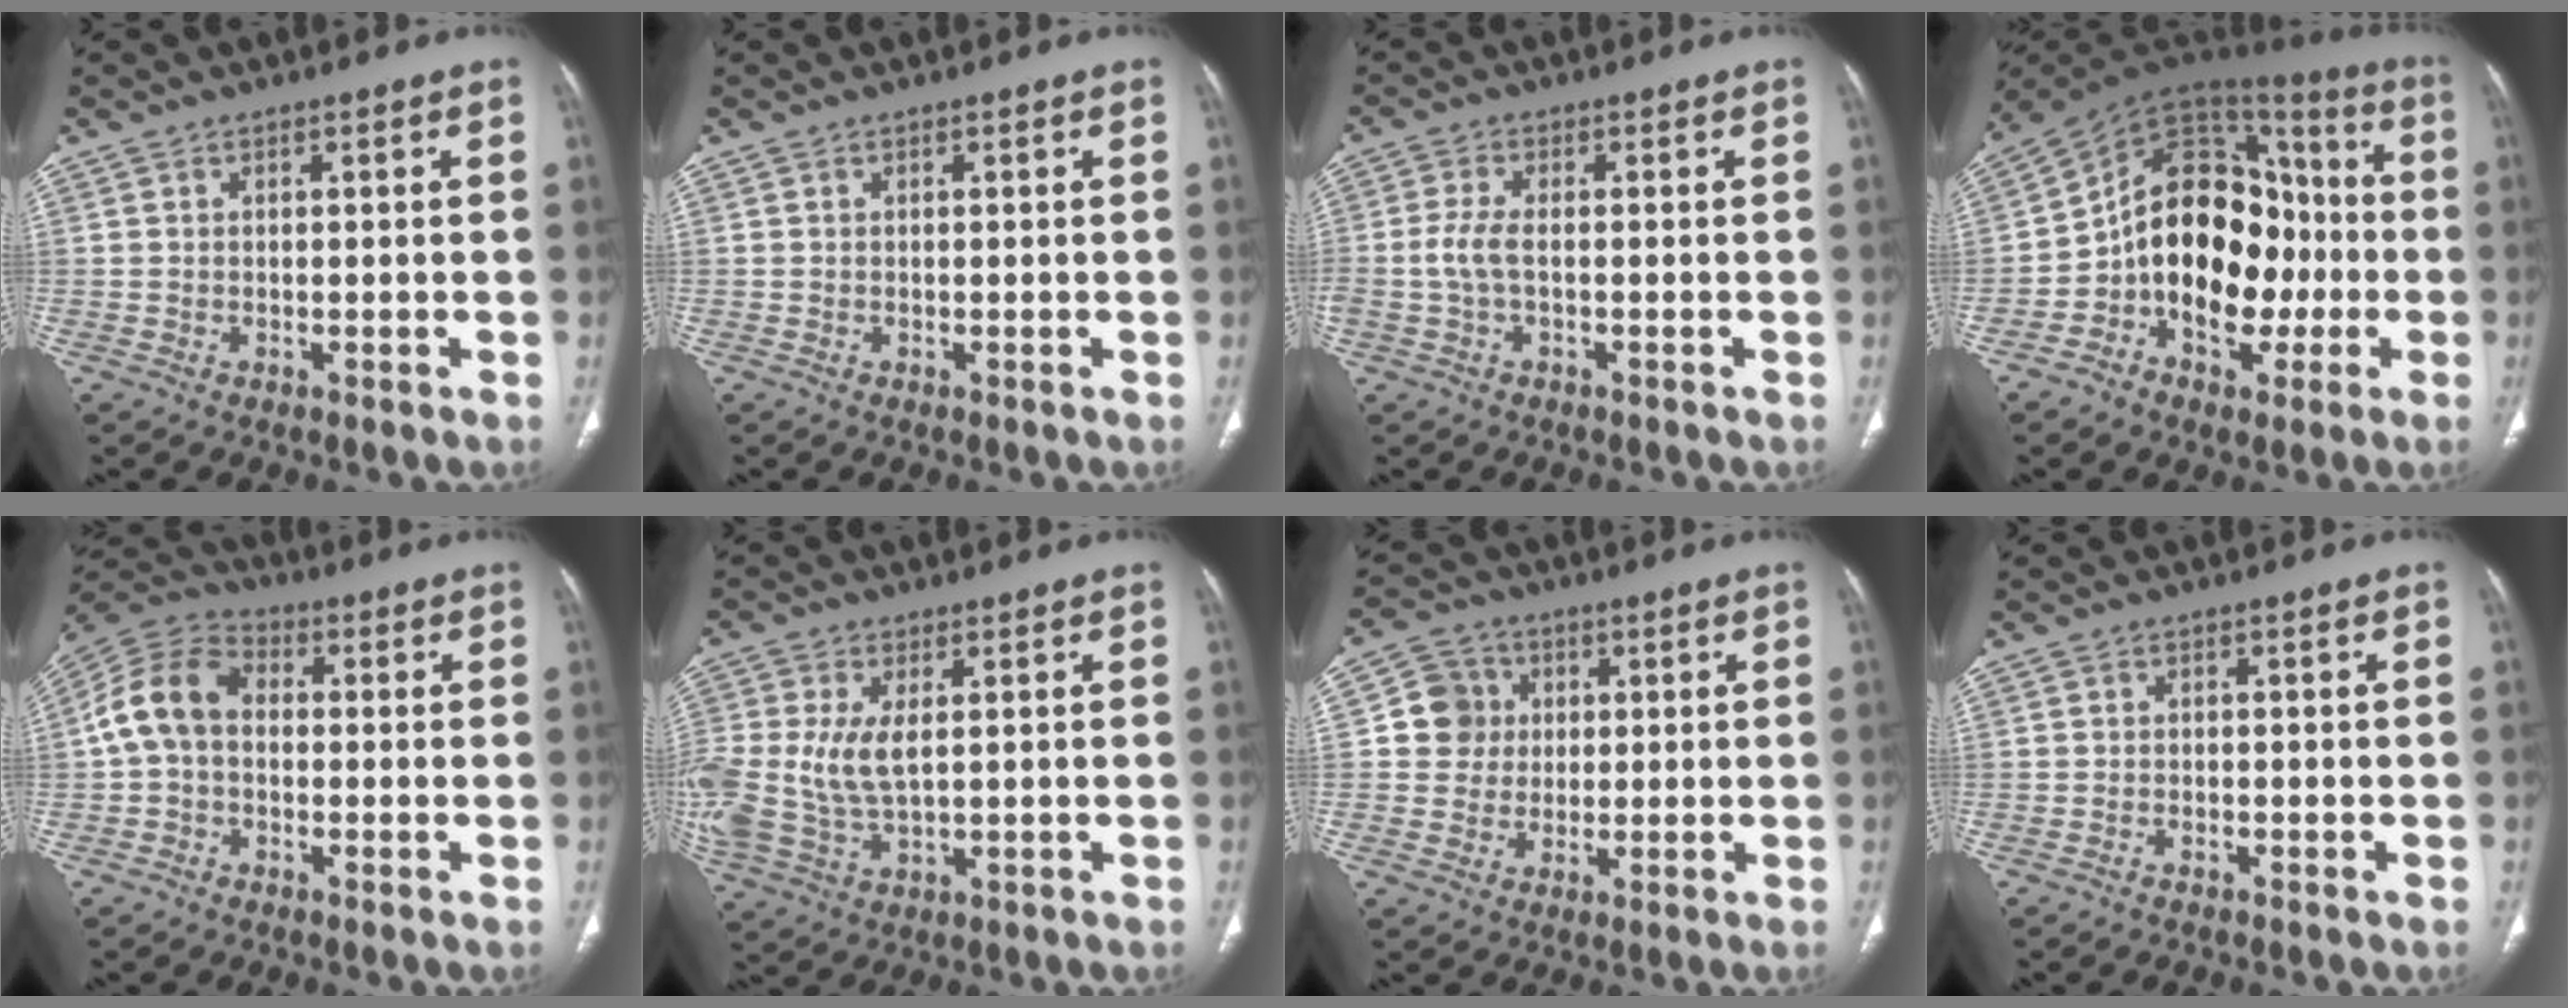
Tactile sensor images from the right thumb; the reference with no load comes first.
{"total": 0.0}
{"total": 3.9, "force": [-0.5, 1.6, 3.5], "torque": [-0.096, 0.002, -0.016]}
{"total": 21.2, "force": [-3.9, 14.1, 15.3], "torque": [-0.202, 0.057, -0.060]}
{"total": 10.3, "force": [-0.2, 7.5, 7.1], "torque": [-0.131, 0.030, -0.017]}
{"total": 12.2, "force": [1.0, 6.8, 10.1], "torque": [-0.245, -0.008, 0.028]}
{"total": 7.1, "force": [0.9, 6.8, 1.7], "torque": [0.004, 0.006, 0.008]}
{"total": 0.7, "force": [-0.6, 0.3, 0.3], "torque": [-0.010, 0.007, -0.011]}